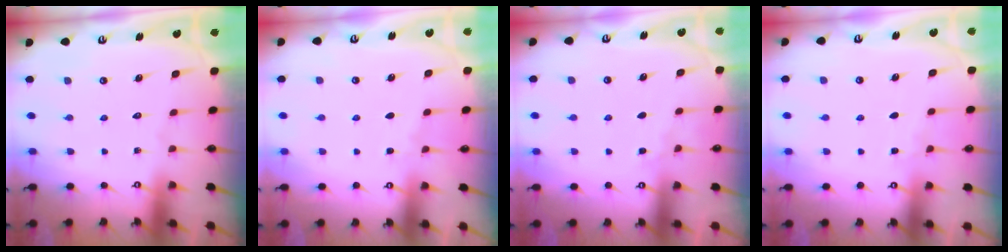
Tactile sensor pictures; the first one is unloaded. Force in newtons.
{"total": 2.8, "press": 2.8, "slide": 0.4}
{"total": 3.9, "press": 3.8, "slide": 0.6}
{"total": 3.7, "press": 3.7, "slide": 0.3}